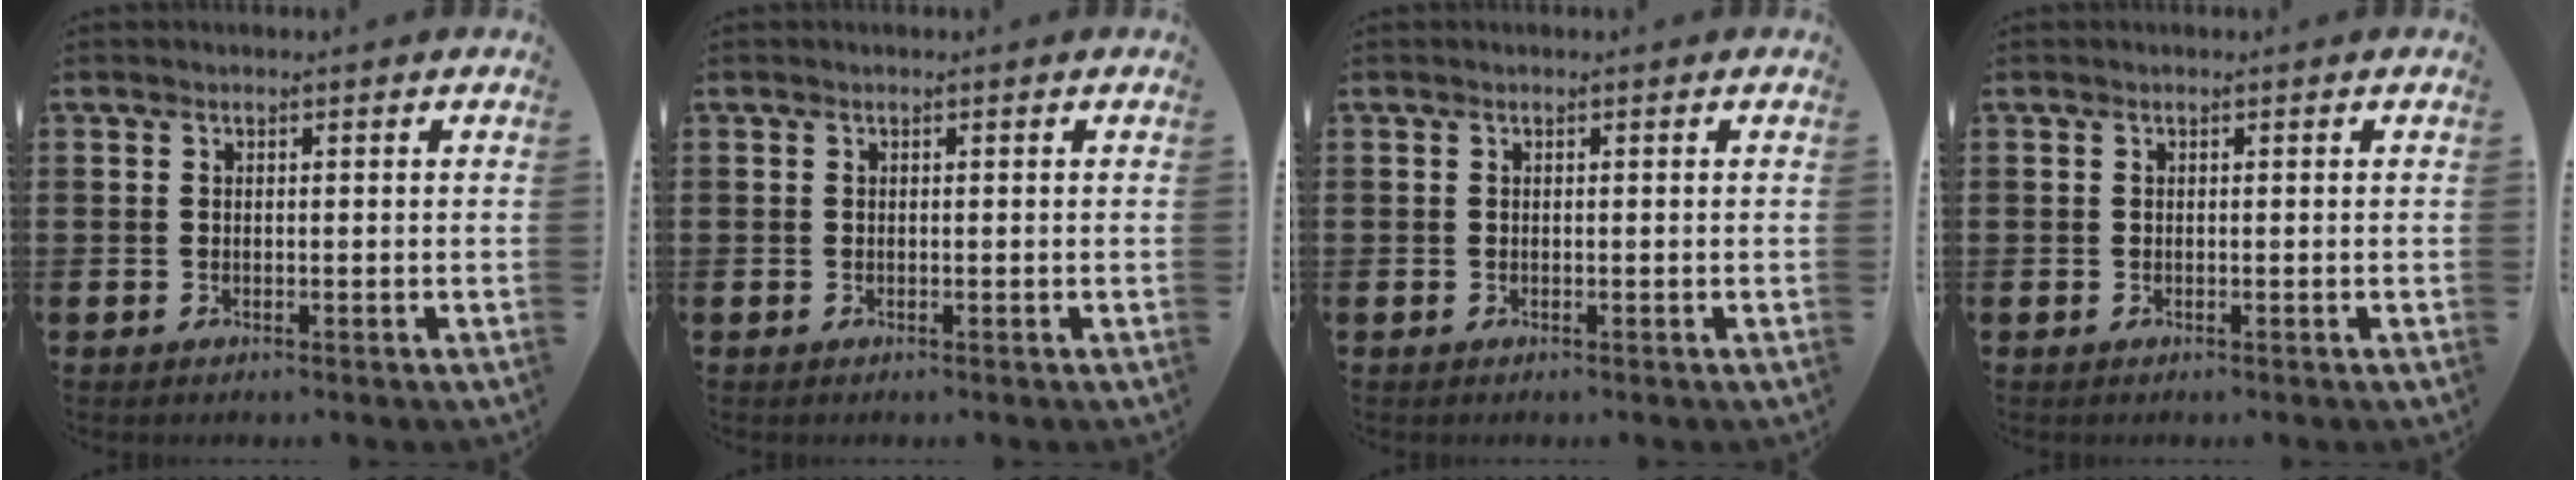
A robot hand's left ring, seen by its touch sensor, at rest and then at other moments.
{"total": 0.0}
{"total": 0.0}
{"total": 0.0}